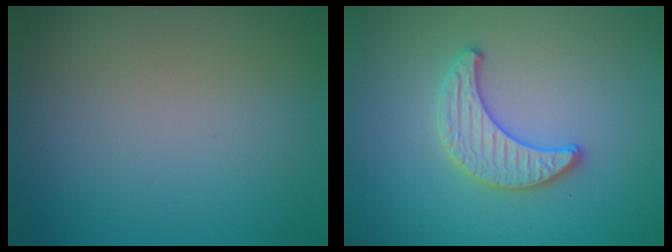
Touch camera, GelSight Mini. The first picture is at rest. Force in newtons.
{"total": 2.4, "press": 2.4, "slide": 0.1}